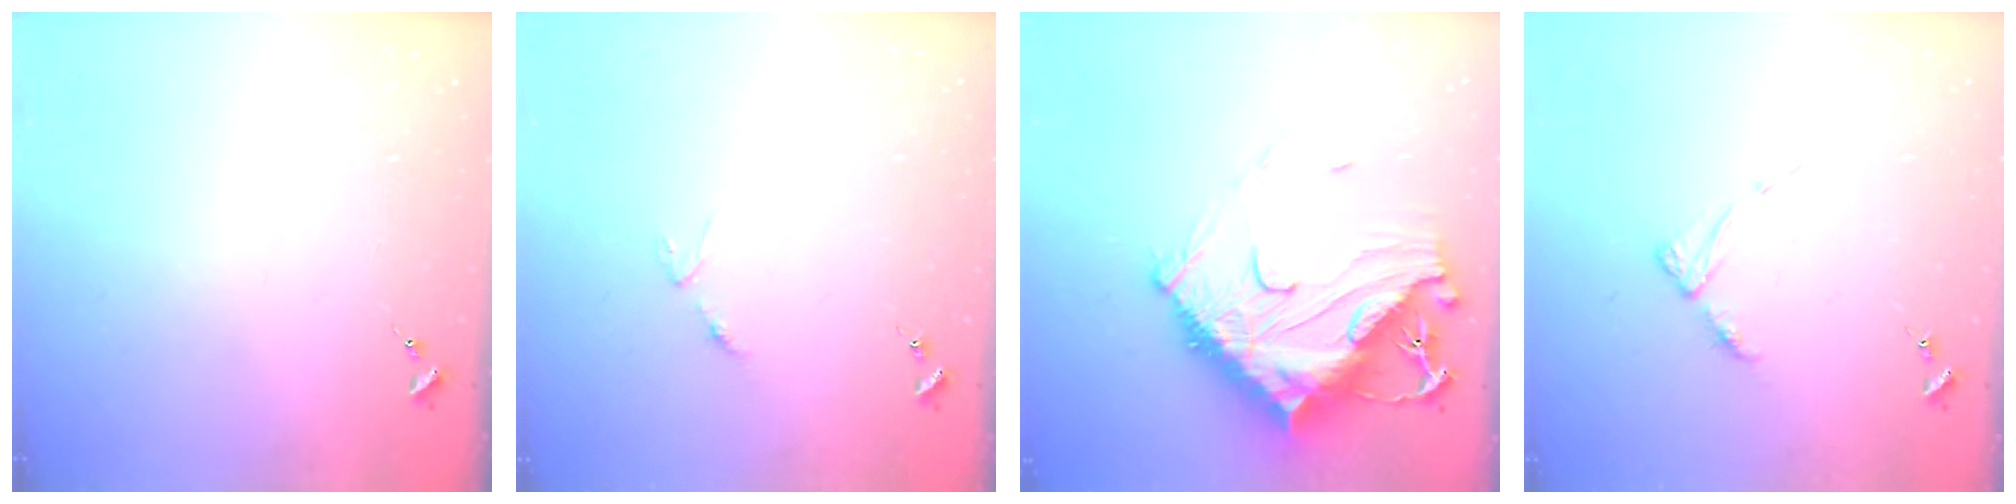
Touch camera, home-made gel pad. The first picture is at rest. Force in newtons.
{"total": 3.1, "press": 3.0, "slide": 0.4}
{"total": 20.5, "press": 20.4, "slide": 1.8}
{"total": 4.5, "press": 4.5, "slide": 0.5}